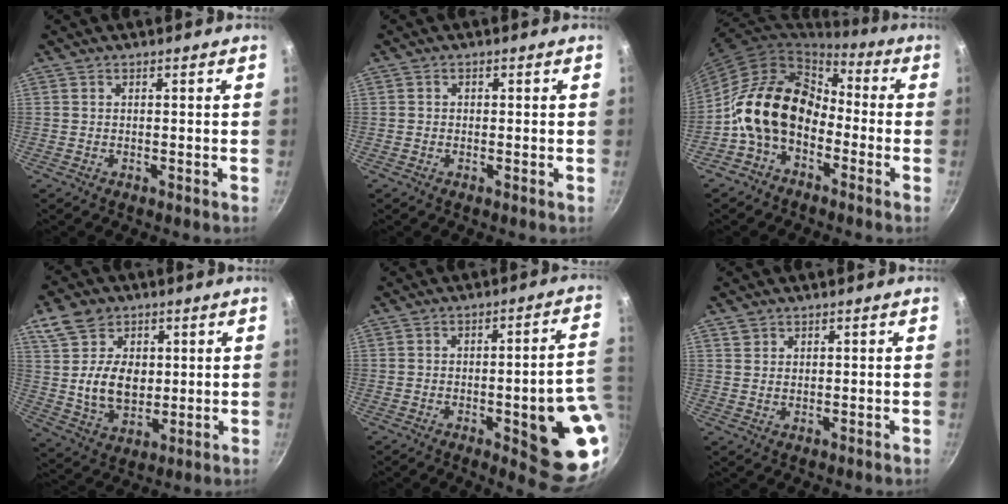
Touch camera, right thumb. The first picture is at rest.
{"total": 0.7, "force": [-0.1, 0.6, 0.3], "torque": [-0.003, 0.003, -0.002]}
{"total": 15.4, "force": [-3.8, 11.1, 10.0], "torque": [-0.146, 0.057, -0.088]}
{"total": 12.7, "force": [3.2, 9.8, 7.5], "torque": [-0.099, -0.019, 0.061]}
{"total": 17.8, "force": [-3.7, 5.0, 16.7], "torque": [-0.157, 0.018, -0.045]}
{"total": 1.8, "force": [1.1, 1.3, 0.5], "torque": [0.000, 0.000, 0.019]}